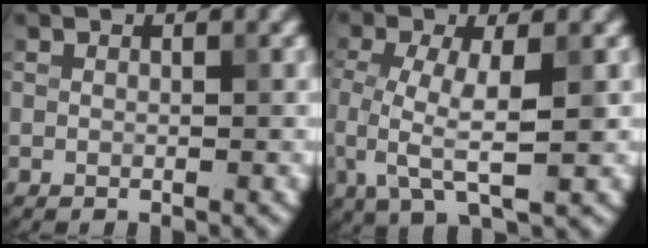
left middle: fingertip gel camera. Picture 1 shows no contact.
{"total": 5.4, "force": [-0.4, 1.9, 5.1], "torque": [-0.110, -0.009, -0.006]}